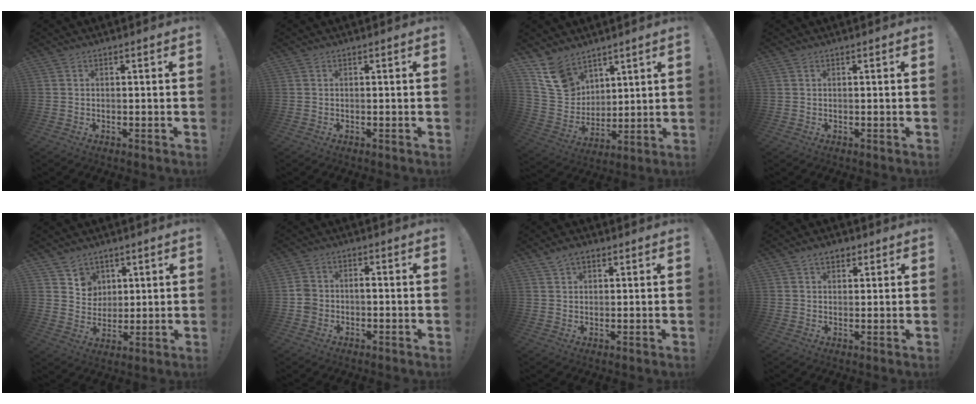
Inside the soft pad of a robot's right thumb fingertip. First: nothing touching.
{"total": 0.0}
{"total": 12.8, "force": [9.3, 8.0, 3.8], "torque": [-0.086, -0.057, 0.188]}
{"total": 0.0}
{"total": 6.7, "force": [4.1, 5.3, 0.2], "torque": [-0.011, -0.037, 0.081]}
{"total": 4.0, "force": [-1.6, 3.2, 1.8], "torque": [-0.027, 0.014, -0.028]}
{"total": 3.8, "force": [2.5, 2.2, 1.9], "torque": [-0.028, -0.009, 0.045]}
{"total": 3.9, "force": [2.3, 2.5, 1.9], "torque": [-0.024, -0.007, 0.040]}